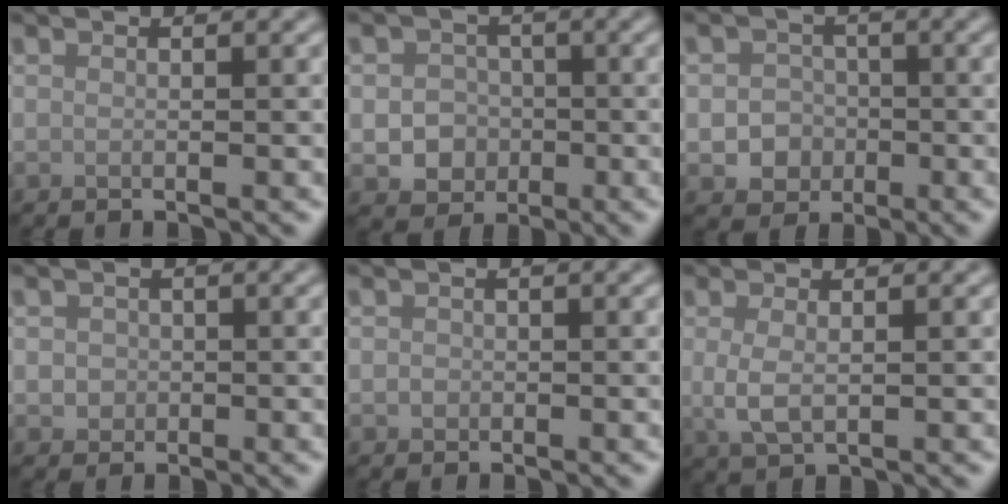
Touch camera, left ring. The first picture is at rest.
{"total": 3.5, "force": [-0.8, 3.1, 1.4], "torque": [-0.003, 0.001, -0.024]}
{"total": 3.2, "force": [-0.8, 2.9, 1.2], "torque": [0.001, -0.001, -0.024]}
{"total": 1.3, "force": [0.0, 1.2, 0.4], "torque": [0.002, -0.005, 0.000]}
{"total": 0.7, "force": [-0.1, 0.7, 0.2], "torque": [0.001, -0.004, -0.004]}
{"total": 2.5, "force": [0.1, 1.2, 2.2], "torque": [-0.052, -0.004, 0.004]}